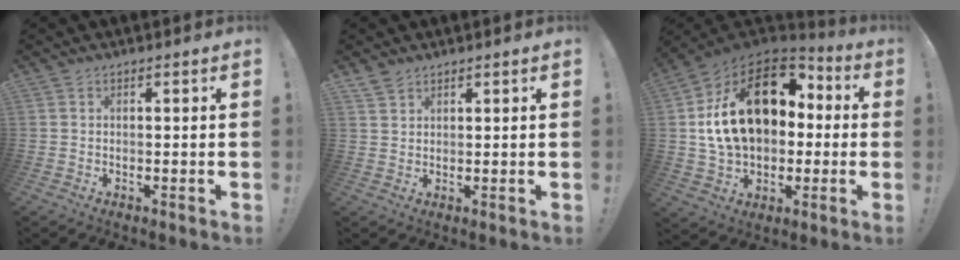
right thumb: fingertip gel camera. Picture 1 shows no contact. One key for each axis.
{"total": 2.7, "fx": 2.3, "fy": 1.2, "fz": 0.7, "tx": -0.011, "ty": -0.013, "tz": 0.045}
{"total": 23.6, "fx": 4.7, "fy": 15.8, "fz": 16.8, "tx": -0.276, "ty": -0.006, "tz": 0.094}